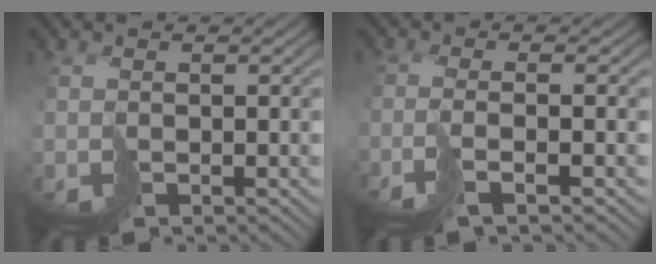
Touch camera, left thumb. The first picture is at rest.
{"total": 4.7, "force": [-2.2, 1.1, 4.0], "torque": [-0.066, 0.000, -0.054]}